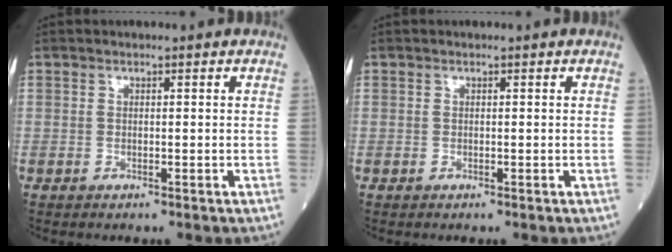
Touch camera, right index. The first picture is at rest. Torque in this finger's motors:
{"motor_torque": [0.00, 0.00, 0.00, 0.00]}